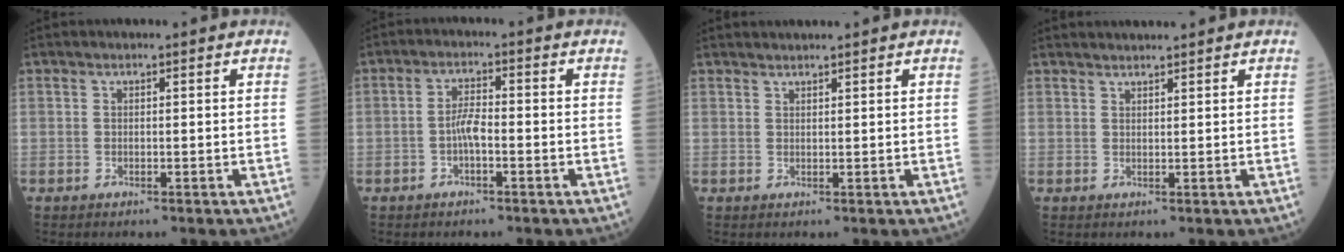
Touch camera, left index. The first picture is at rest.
{"total": 3.1, "force": [-1.1, 0.7, 2.8], "torque": [-0.057, 0.003, -0.023]}
{"total": 1.6, "force": [1.6, -0.2, 0.2], "torque": [-0.003, 0.016, 0.033]}
{"total": 2.5, "force": [2.5, 0.0, 0.4], "torque": [-0.006, 0.021, 0.043]}